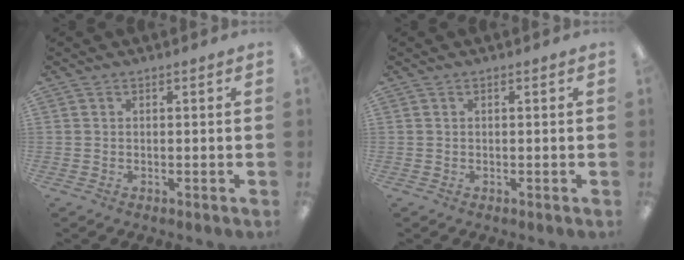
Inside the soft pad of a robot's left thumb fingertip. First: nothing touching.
{"total": 0.0}